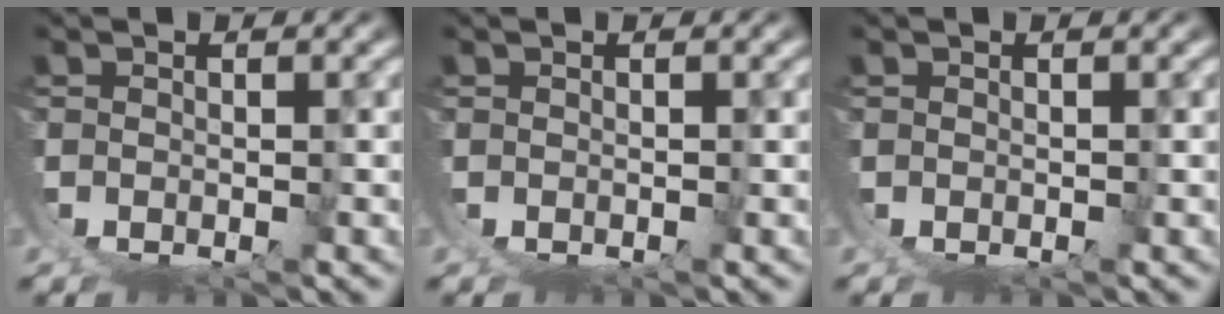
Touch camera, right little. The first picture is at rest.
{"total": 0.0}
{"total": 0.0}